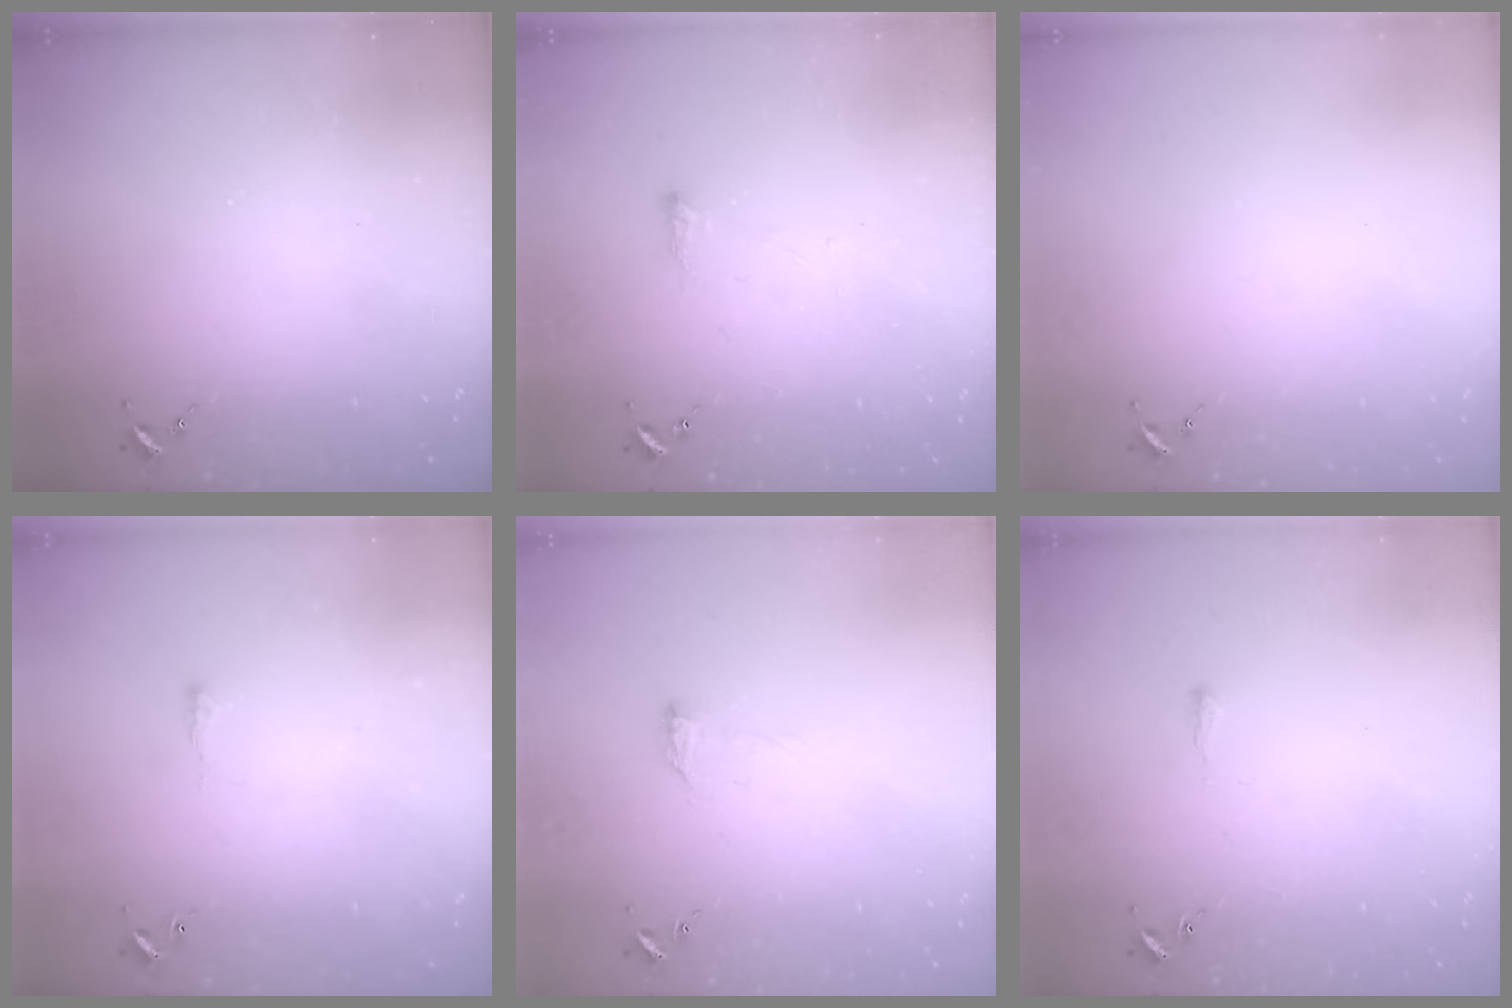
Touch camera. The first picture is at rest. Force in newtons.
{"total": 2.8, "press": 2.7, "slide": 0.7}
{"total": 0.0}
{"total": 2.1, "press": 2.1, "slide": 0.5}
{"total": 6.1, "press": 6.1, "slide": 0.7}
{"total": 1.9, "press": 1.8, "slide": 0.3}